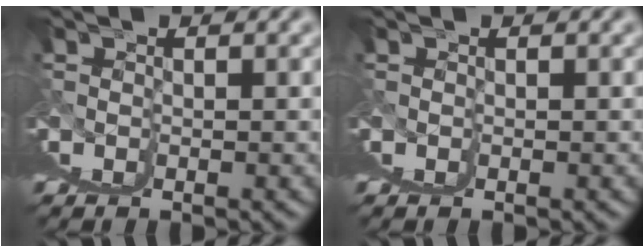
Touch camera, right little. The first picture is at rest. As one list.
[{"total": 0.0}]